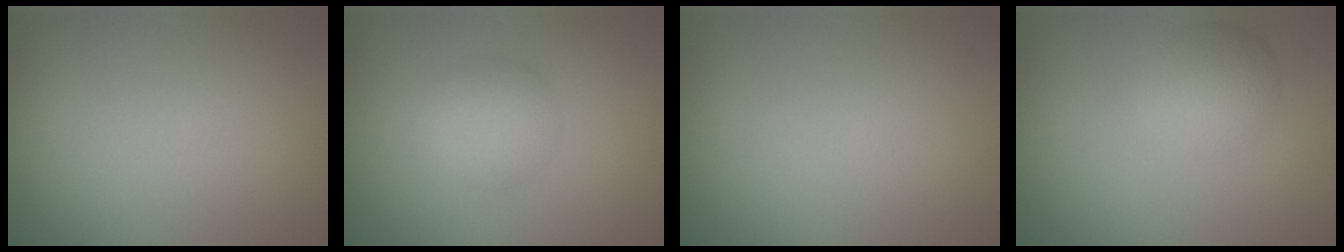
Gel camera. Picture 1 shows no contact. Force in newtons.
{"total": 3.3, "press": 3.3, "slide": 0.1}
{"total": 0.0}
{"total": 3.5, "press": 3.5, "slide": 0.2}